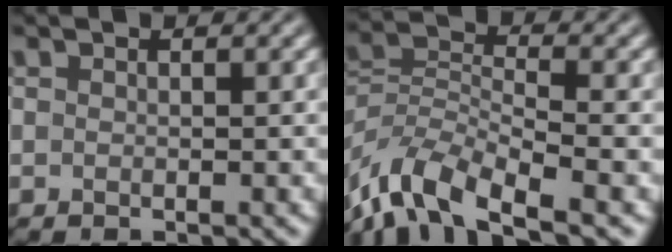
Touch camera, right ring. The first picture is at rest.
{"total": 8.4, "force": [-6.1, 3.0, 5.0], "torque": [-0.096, 0.001, -0.132]}